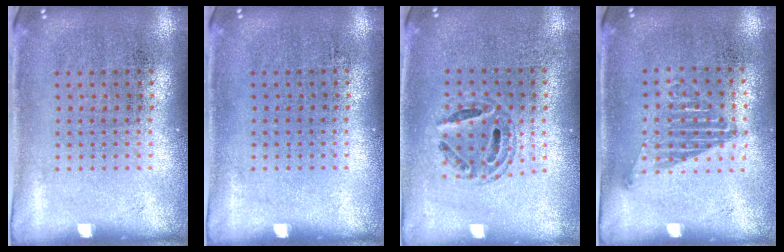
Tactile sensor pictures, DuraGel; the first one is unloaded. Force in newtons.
{"total": 0.0}
{"total": 0.7, "press": 0.7, "slide": 0.2}
{"total": 1.1, "press": 1.0, "slide": 0.6}